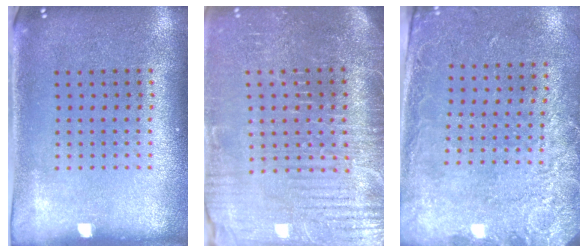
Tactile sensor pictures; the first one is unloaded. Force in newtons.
{"total": 4.3, "press": 4.1, "slide": 1.4}
{"total": 2.7, "press": 2.0, "slide": 1.8}